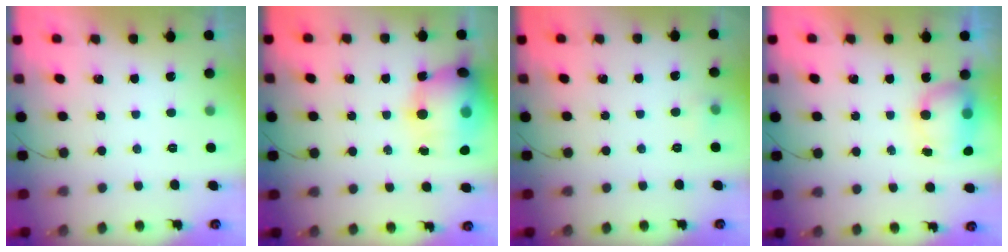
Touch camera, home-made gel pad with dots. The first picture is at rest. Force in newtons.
{"total": 18.4, "press": 16.7, "slide": 7.8}
{"total": 3.6, "press": 3.5, "slide": 0.9}
{"total": 7.0, "press": 6.9, "slide": 1.3}